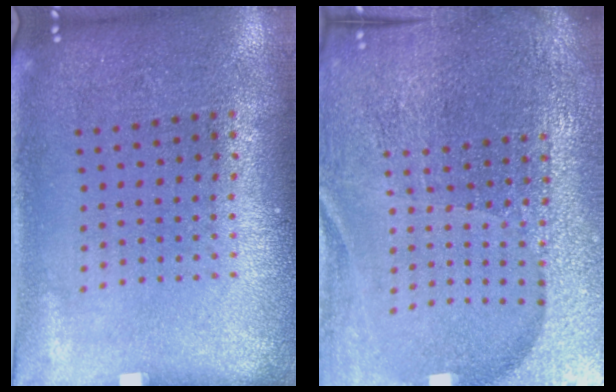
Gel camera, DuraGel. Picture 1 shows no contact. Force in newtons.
{"total": 5.6, "press": 5.1, "slide": 2.3}